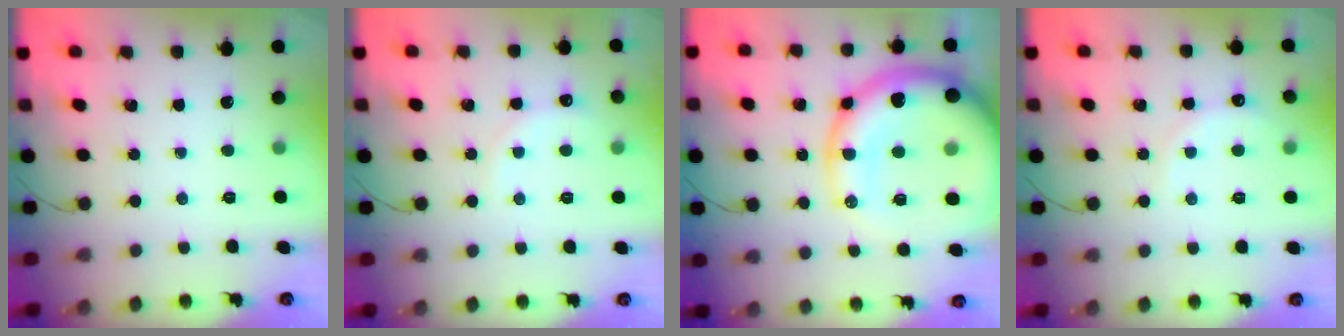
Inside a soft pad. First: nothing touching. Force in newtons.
{"total": 6.7, "press": 6.6, "slide": 1.4}
{"total": 28.5, "press": 27.8, "slide": 6.0}
{"total": 6.0, "press": 5.9, "slide": 1.4}